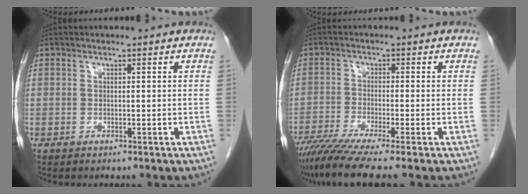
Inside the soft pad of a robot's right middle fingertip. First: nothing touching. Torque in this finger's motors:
{"motor_torque": [1.19, -0.95, 0.31, 0.14]}